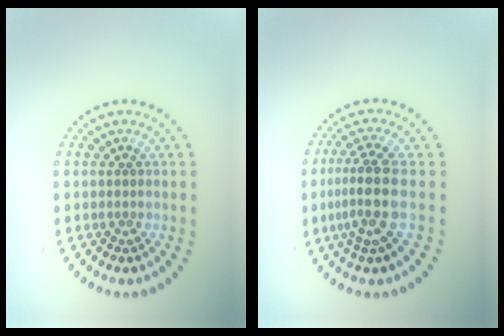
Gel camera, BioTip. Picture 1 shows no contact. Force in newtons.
{"total": 3.9, "press": 3.1, "slide": 2.3}